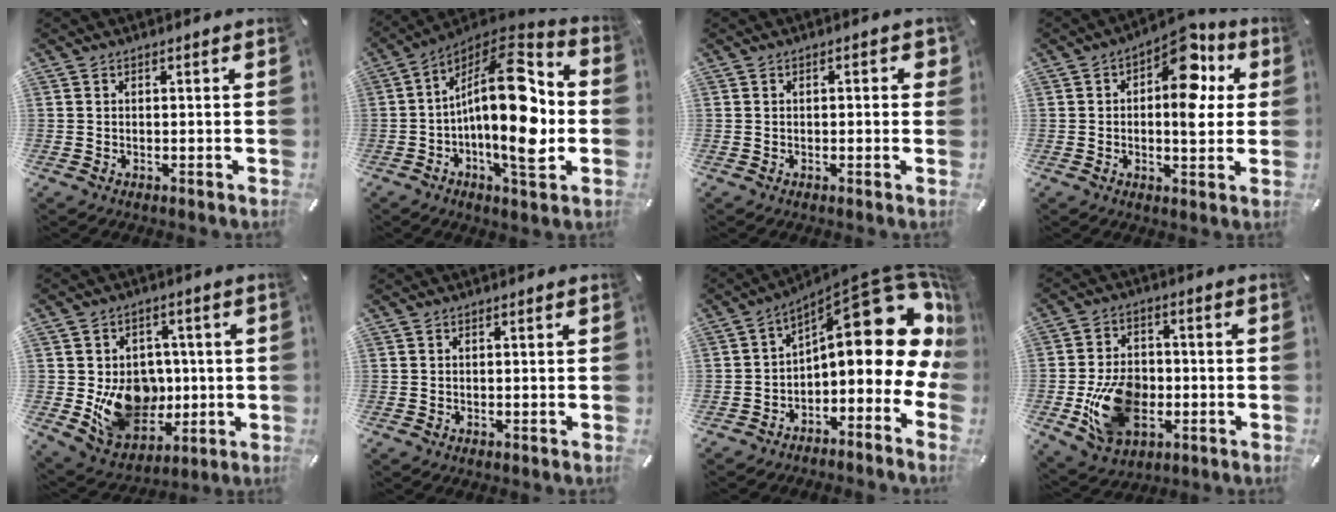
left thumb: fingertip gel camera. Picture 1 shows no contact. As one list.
[{"total": 22.5, "force": [-2.0, 9.2, 20.5], "torque": [-0.361, 0.000, -0.035]}, {"total": 2.1, "force": [0.0, 1.0, 1.8], "torque": [-0.018, 0.001, -0.005]}, {"total": 12.8, "force": [4.2, 6.8, 10.0], "torque": [-0.123, -0.031, 0.067]}, {"total": 15.4, "force": [-1.4, 13.4, 7.5], "torque": [-0.117, 0.001, -0.006]}, {"total": 0.0}, {"total": 20.6, "force": [7.8, 9.5, 16.6], "torque": [-0.195, -0.072, 0.127]}, {"total": 15.0, "force": [-3.2, 10.9, 9.8], "torque": [-0.193, 0.002, -0.055]}]